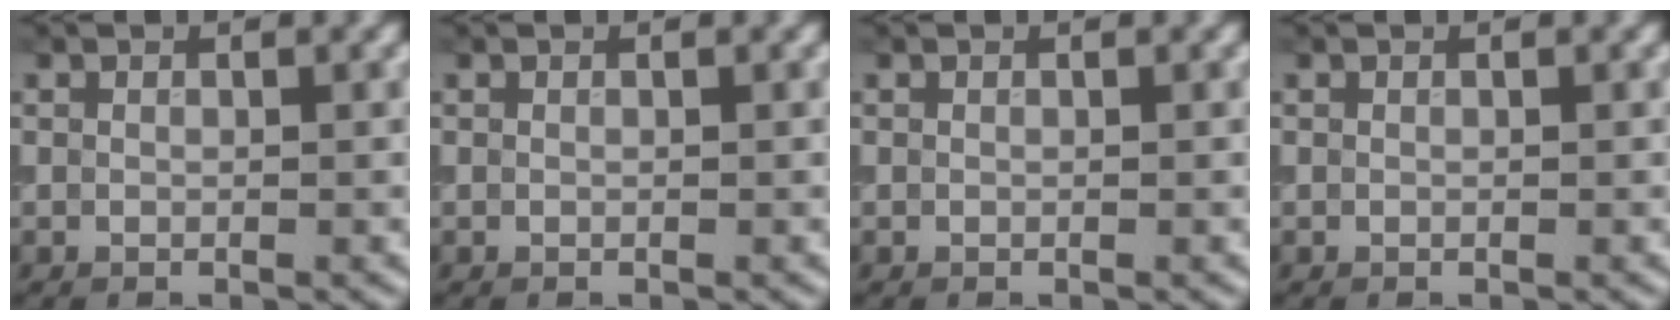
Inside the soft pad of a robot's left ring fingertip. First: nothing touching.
{"total": 0.0}
{"total": 0.0}
{"total": 0.0}